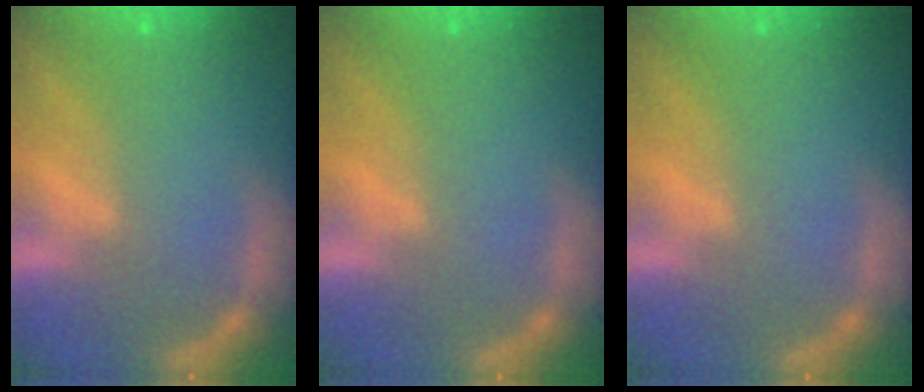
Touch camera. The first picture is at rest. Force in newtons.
{"total": 0.0}
{"total": 0.0}